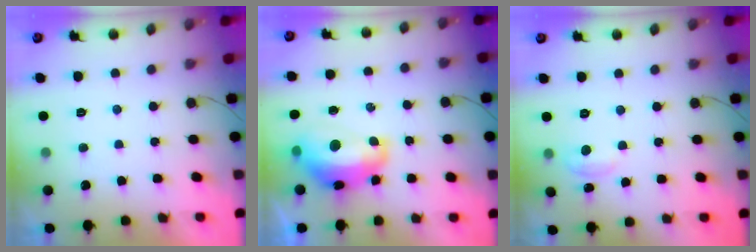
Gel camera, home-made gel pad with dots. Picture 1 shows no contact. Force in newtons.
{"total": 13.7, "press": 13.7, "slide": 1.0}
{"total": 4.5, "press": 4.5, "slide": 0.5}